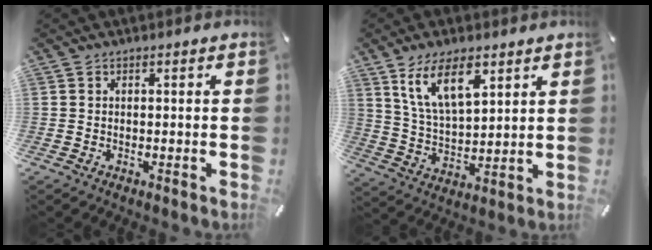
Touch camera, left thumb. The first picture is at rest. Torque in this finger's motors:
{"motor_torque": [0.92, 0.93, 1.57, -1.20, 0.49]}